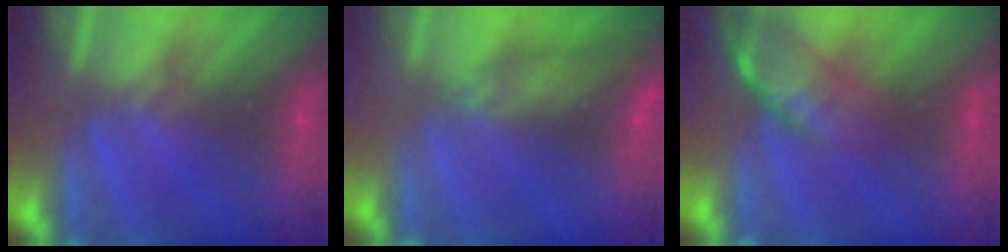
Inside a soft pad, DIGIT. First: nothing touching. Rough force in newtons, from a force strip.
{"total": 8.1}
{"total": 2.6}